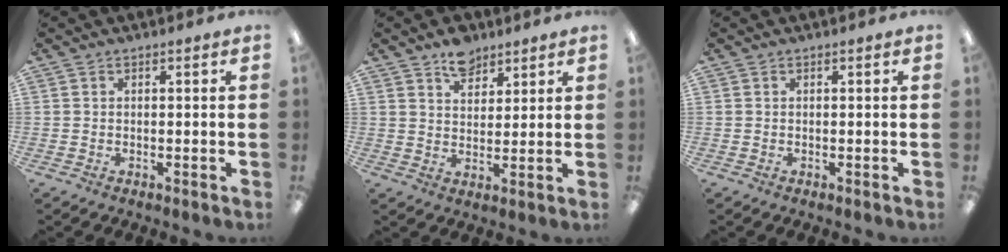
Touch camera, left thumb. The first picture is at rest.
{"total": 6.8, "force": [5.2, 3.9, 2.1], "torque": [-0.027, -0.023, 0.092]}
{"total": 0.0}